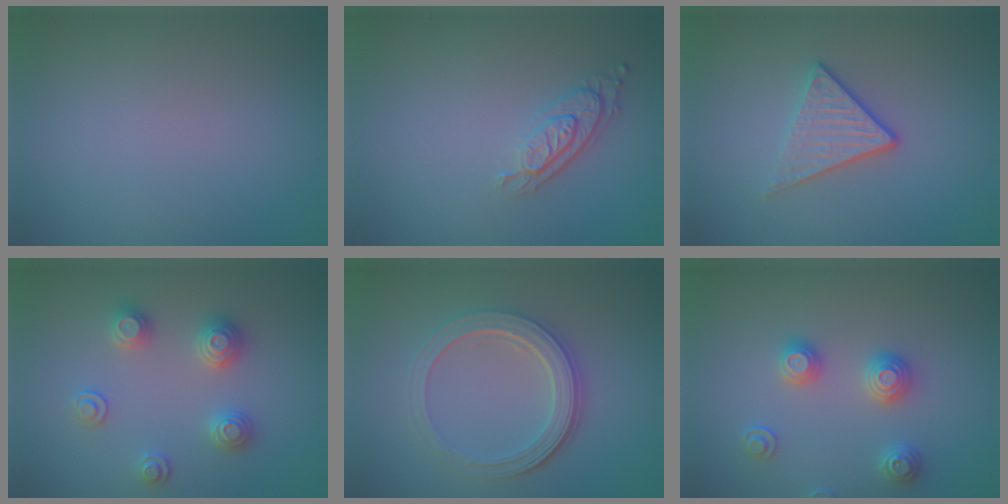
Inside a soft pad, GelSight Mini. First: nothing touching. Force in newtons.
{"total": 2.9, "press": 2.2, "slide": 1.9}
{"total": 2.9, "press": 2.6, "slide": 1.4}
{"total": 2.9, "press": 2.8, "slide": 0.8}
{"total": 4.9, "press": 3.7, "slide": 3.2}
{"total": 2.8, "press": 2.7, "slide": 0.8}